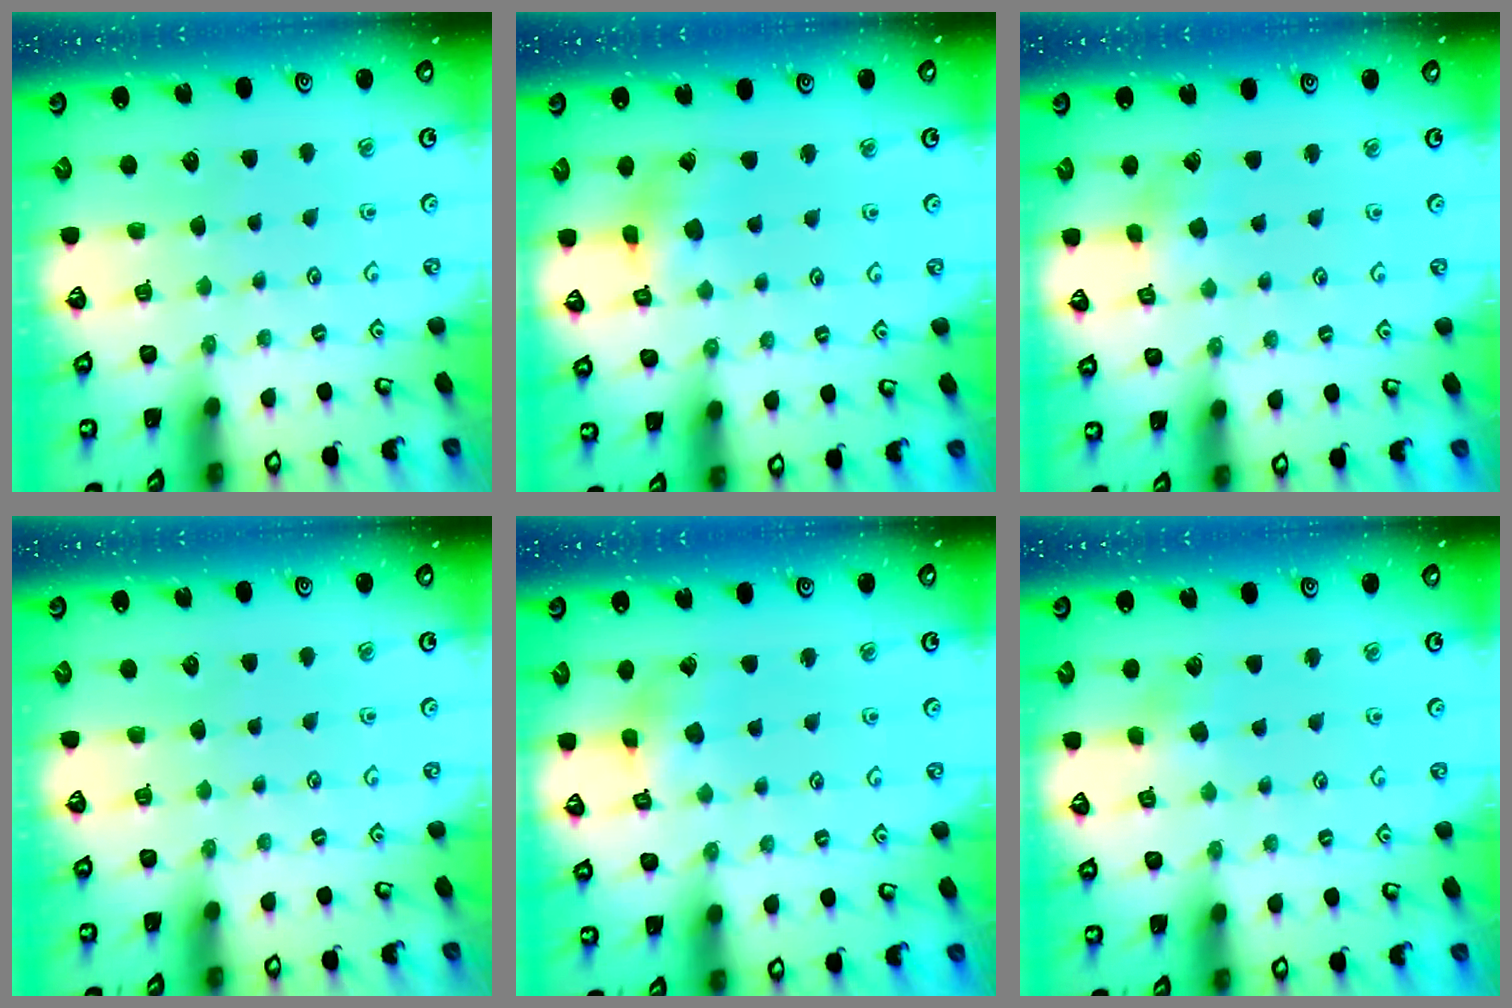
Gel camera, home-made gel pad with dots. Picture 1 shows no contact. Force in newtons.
{"total": 4.6, "press": 4.6, "slide": 0.5}
{"total": 2.4, "press": 2.4, "slide": 0.2}
{"total": 0.0}
{"total": 4.2, "press": 4.2, "slide": 0.4}
{"total": 3.3, "press": 3.3, "slide": 0.3}